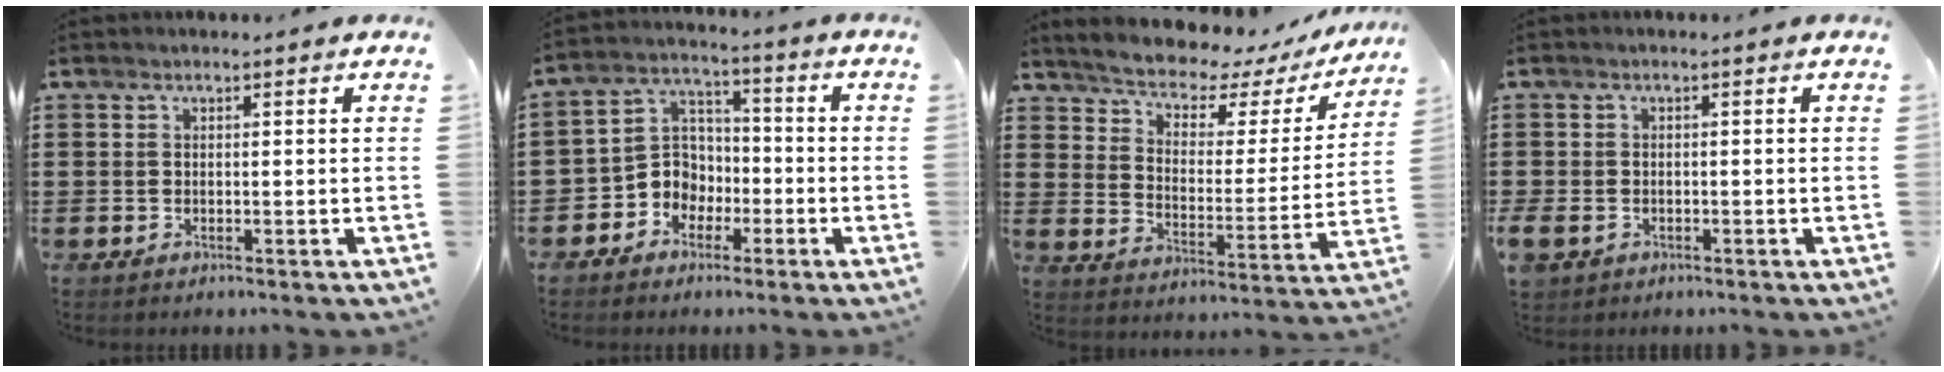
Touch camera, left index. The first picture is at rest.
{"total": 6.3, "force": [-2.7, 5.5, 1.4], "torque": [-0.062, 0.003, -0.060]}
{"total": 5.3, "force": [5.1, 1.0, 1.3], "torque": [-0.055, -0.041, 0.081]}
{"total": 1.6, "force": [-1.0, 1.2, 0.5], "torque": [-0.028, -0.003, -0.026]}